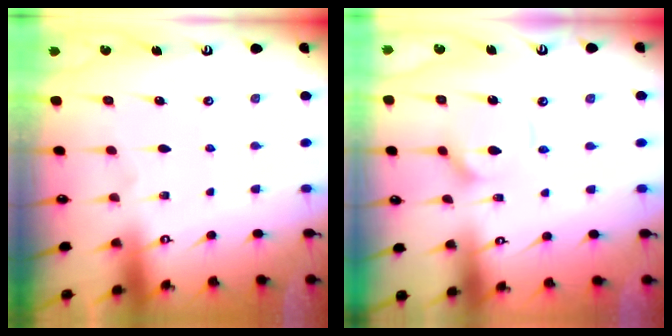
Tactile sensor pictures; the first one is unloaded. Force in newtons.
{"total": 8.4, "press": 8.3, "slide": 0.9}